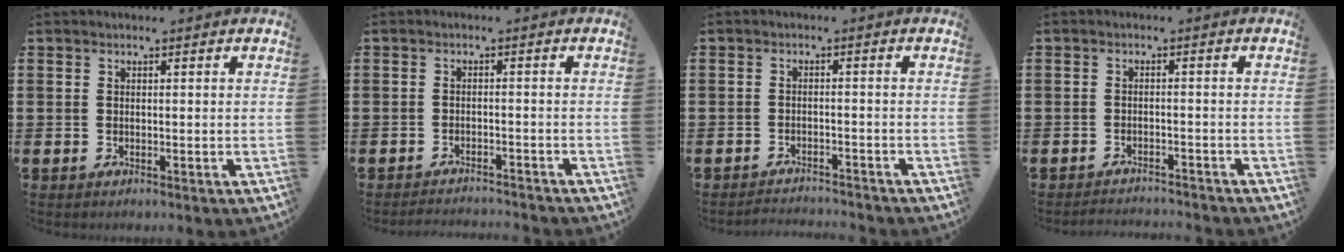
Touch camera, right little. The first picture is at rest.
{"total": 1.7, "force": [-1.7, -0.1, 0.0], "torque": [-0.003, 0.004, -0.036]}
{"total": 1.8, "force": [-1.8, -0.1, -0.1], "torque": [-0.002, 0.005, -0.038]}
{"total": 1.8, "force": [-1.8, -0.1, -0.1], "torque": [-0.003, 0.004, -0.037]}